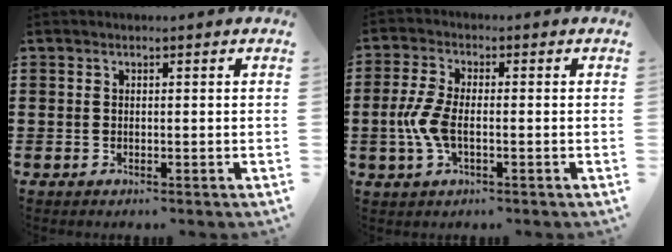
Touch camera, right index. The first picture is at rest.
{"total": 5.4, "force": [-0.9, 2.5, 4.7], "torque": [-0.125, -0.009, -0.026]}